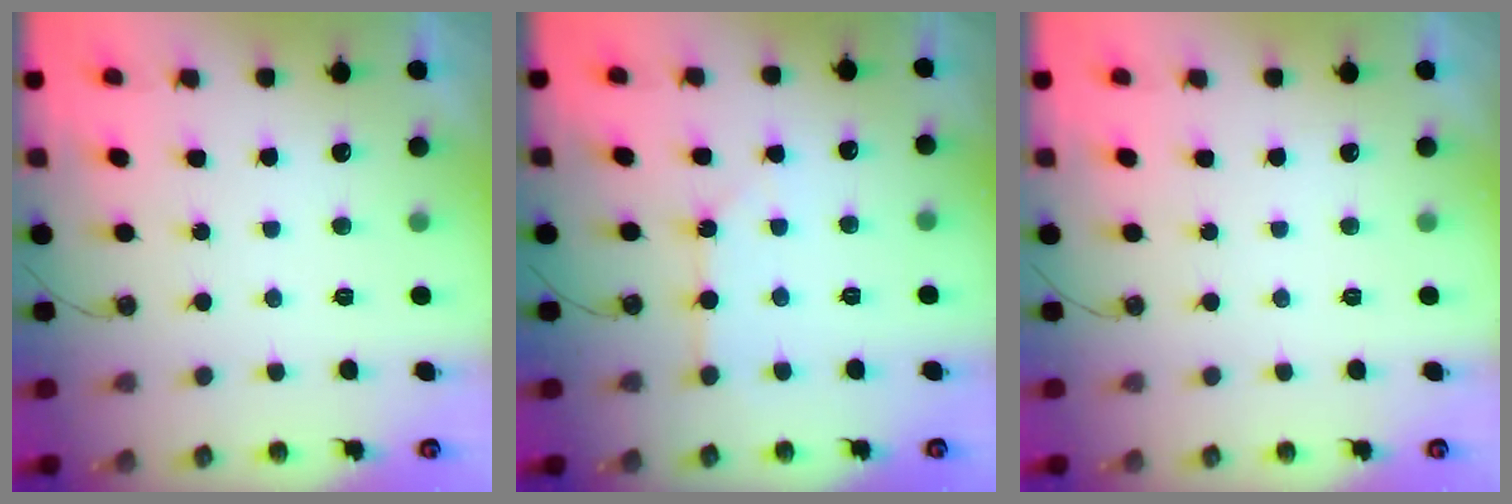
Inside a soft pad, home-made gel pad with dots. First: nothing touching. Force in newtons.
{"total": 2.2, "press": 2.2, "slide": 0.4}
{"total": 0.0}